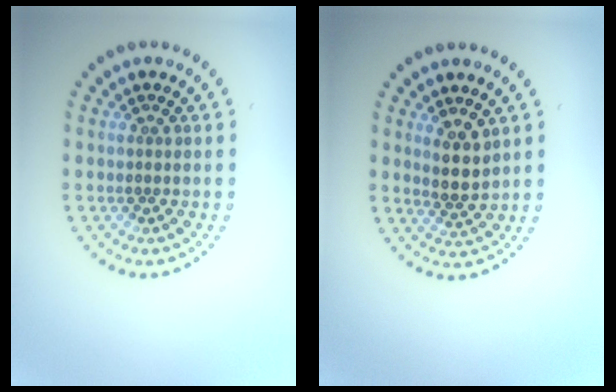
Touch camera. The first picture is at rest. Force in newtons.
{"total": 2.5, "press": 2.2, "slide": 1.2}